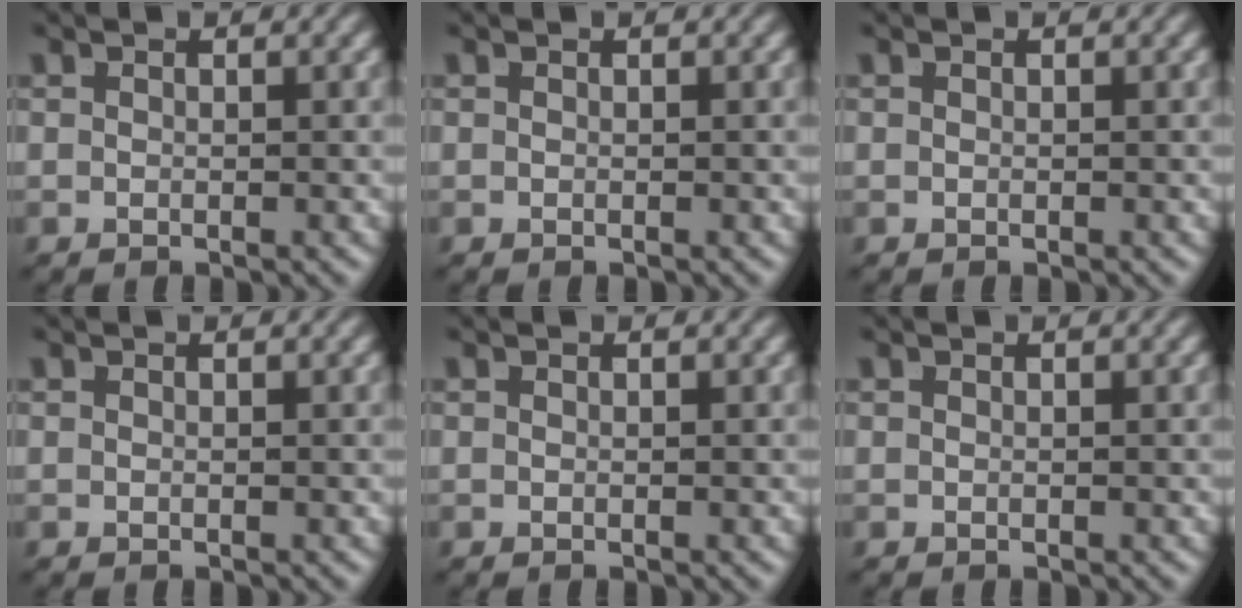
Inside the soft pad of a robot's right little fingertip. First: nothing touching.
{"total": 0.0}
{"total": 0.0}
{"total": 0.0}
{"total": 0.0}
{"total": 0.0}